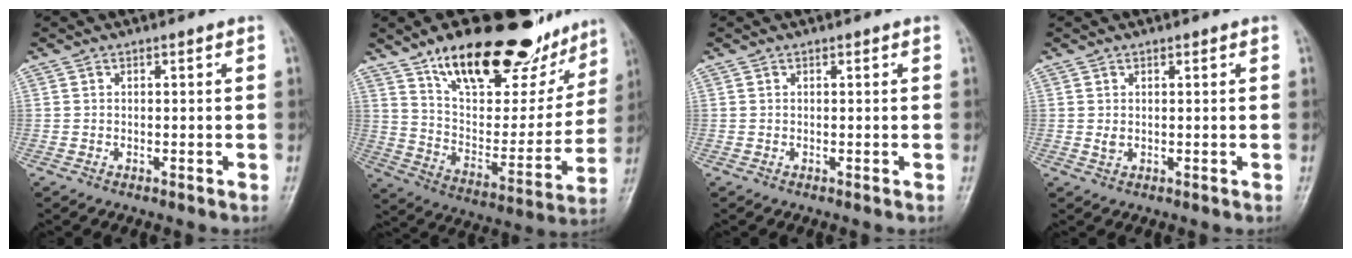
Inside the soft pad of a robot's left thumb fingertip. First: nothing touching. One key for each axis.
{"total": 27.6, "fx": 18.4, "fy": 11.7, "fz": 17.0, "tx": -0.202, "ty": -0.060, "tz": 0.291}
{"total": 0.0}
{"total": 1.1, "fx": 0.4, "fy": 0.8, "fz": 0.7, "tx": -0.009, "ty": -0.005, "tz": 0.011}